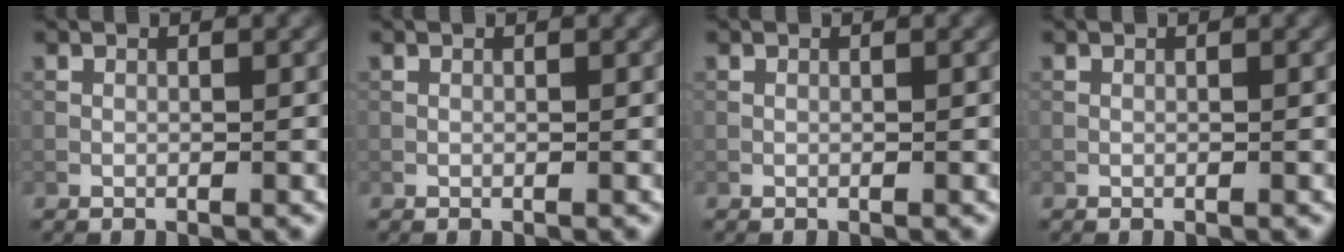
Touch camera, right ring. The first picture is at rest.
{"total": 0.0}
{"total": 0.0}
{"total": 0.0}